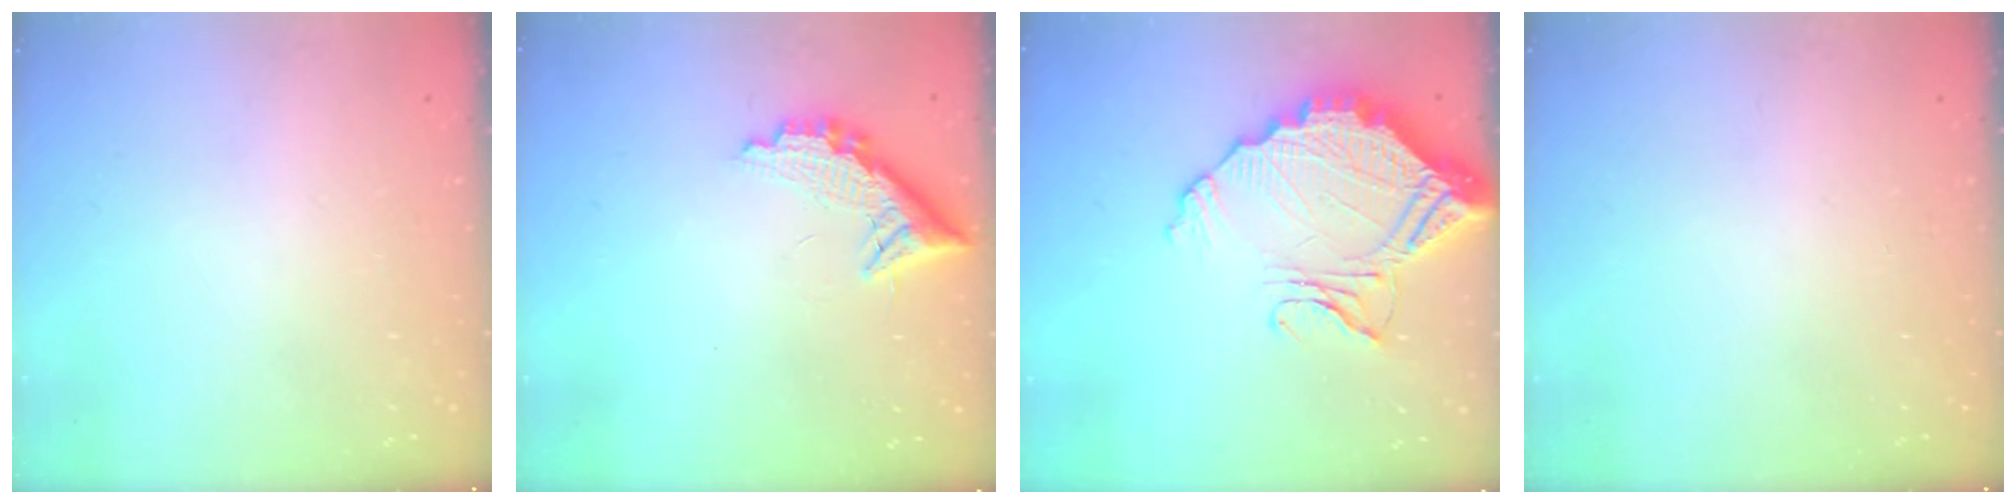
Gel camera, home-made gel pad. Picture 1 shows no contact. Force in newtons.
{"total": 10.9, "press": 10.9, "slide": 0.4}
{"total": 15.2, "press": 15.1, "slide": 1.5}
{"total": 0.0}